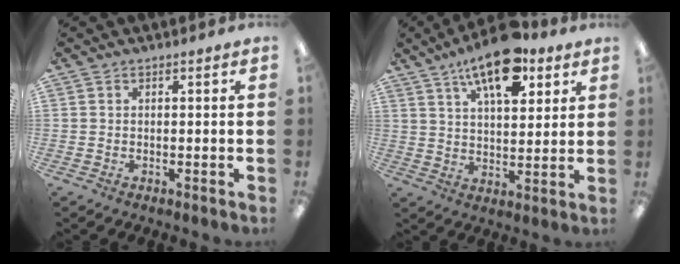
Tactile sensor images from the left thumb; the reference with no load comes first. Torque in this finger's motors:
{"motor_torque": [0.29, 0.46, 1.82, -0.95, 0.31]}